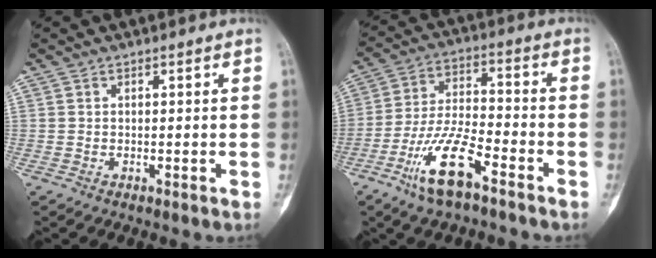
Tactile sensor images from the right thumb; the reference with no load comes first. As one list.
[{"total": 12.4, "force": [-7.2, 3.6, 9.5], "torque": [-0.197, 0.040, -0.135]}]